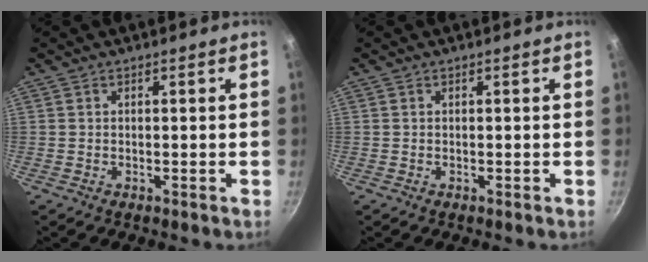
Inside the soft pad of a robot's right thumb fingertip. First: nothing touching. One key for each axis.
{"total": 0.0}